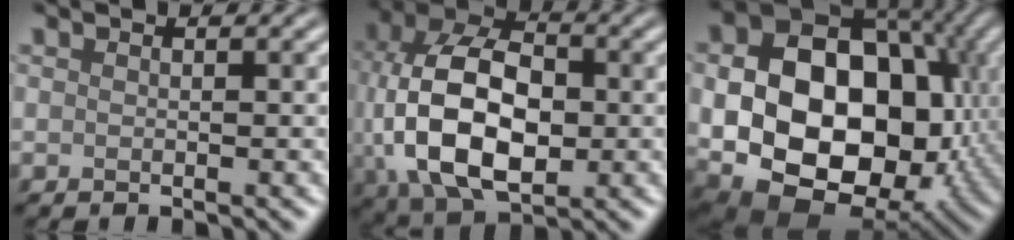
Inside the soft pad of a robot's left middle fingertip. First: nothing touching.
{"total": 13.0, "force": [-0.6, 8.3, 10.0], "torque": [-0.218, -0.004, -0.010]}
{"total": 20.0, "force": [-0.8, 15.4, 12.7], "torque": [-0.213, -0.024, -0.006]}